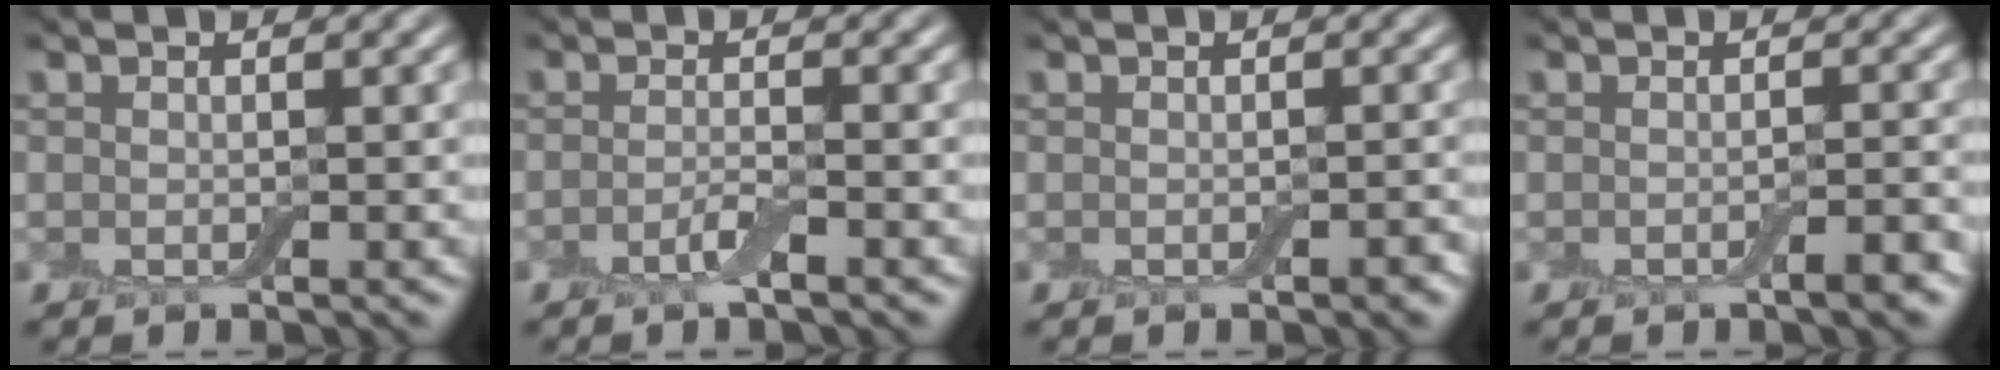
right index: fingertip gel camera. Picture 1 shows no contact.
{"total": 1.6, "force": [-0.9, 0.2, 1.3], "torque": [-0.027, -0.001, -0.021]}
{"total": 0.8, "force": [-0.3, 0.3, 0.6], "torque": [-0.011, 0.001, -0.002]}
{"total": 1.5, "force": [-0.8, 0.3, 1.3], "torque": [-0.016, 0.000, -0.012]}